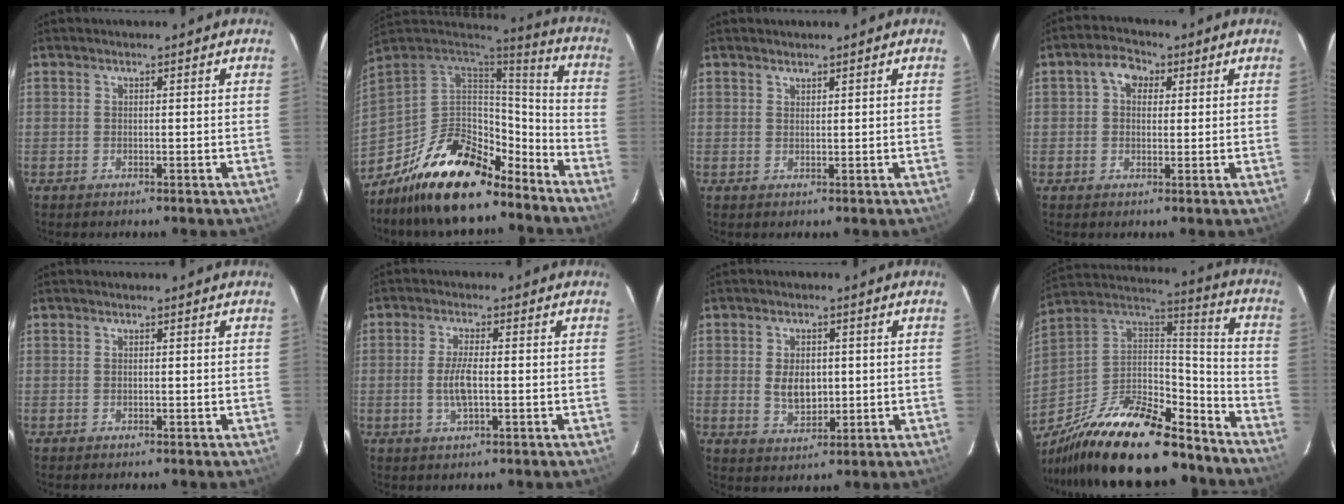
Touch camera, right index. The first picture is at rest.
{"total": 21.7, "force": [-15.1, 9.6, 12.1], "torque": [-0.242, 0.007, -0.245]}
{"total": 0.8, "force": [0.8, 0.2, 0.1], "torque": [-0.002, 0.001, 0.016]}
{"total": 4.5, "force": [1.2, 3.5, 2.5], "torque": [-0.044, 0.021, 0.018]}
{"total": 0.0}
{"total": 4.9, "force": [-0.8, 1.4, 4.7], "torque": [-0.092, -0.001, -0.013]}
{"total": 6.4, "force": [-0.1, 4.1, 4.9], "torque": [-0.091, -0.003, 0.006]}
{"total": 31.0, "force": [-22.8, 10.8, 18.1], "torque": [-0.340, -0.011, -0.357]}